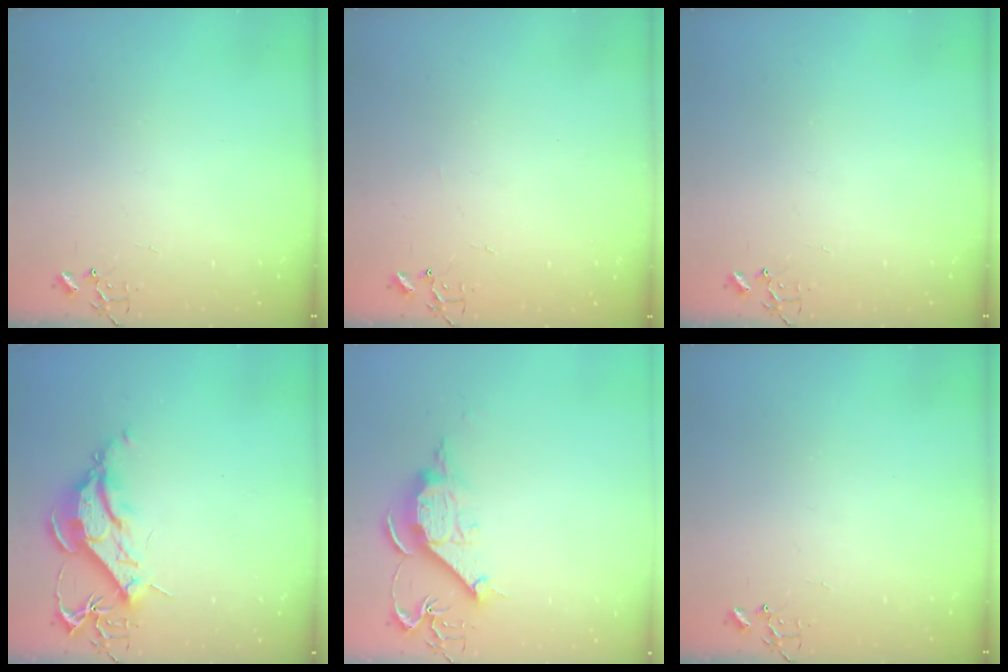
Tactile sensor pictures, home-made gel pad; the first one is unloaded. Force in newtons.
{"total": 1.8, "press": 1.8, "slide": 0.3}
{"total": 0.0}
{"total": 11.3, "press": 11.2, "slide": 1.4}
{"total": 12.1, "press": 12.0, "slide": 1.3}
{"total": 0.0}